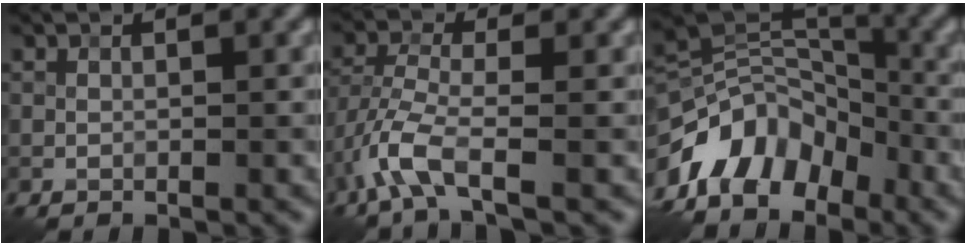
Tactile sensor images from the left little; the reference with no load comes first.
{"total": 4.7, "force": [-2.6, 1.4, 3.7], "torque": [-0.091, -0.003, -0.064]}
{"total": 9.0, "force": [-5.6, 5.2, 4.7], "torque": [-0.073, 0.008, -0.120]}